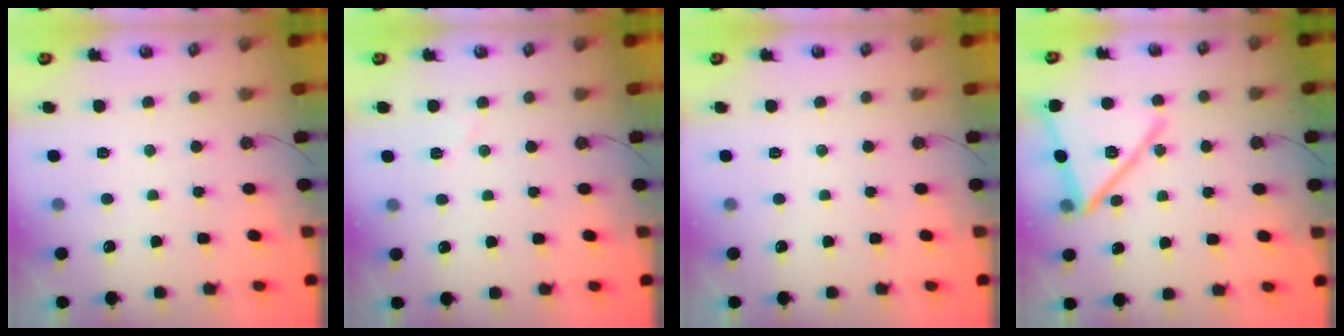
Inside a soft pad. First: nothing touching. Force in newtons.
{"total": 3.9, "press": 3.9, "slide": 0.6}
{"total": 0.0}
{"total": 19.0, "press": 19.0, "slide": 1.3}